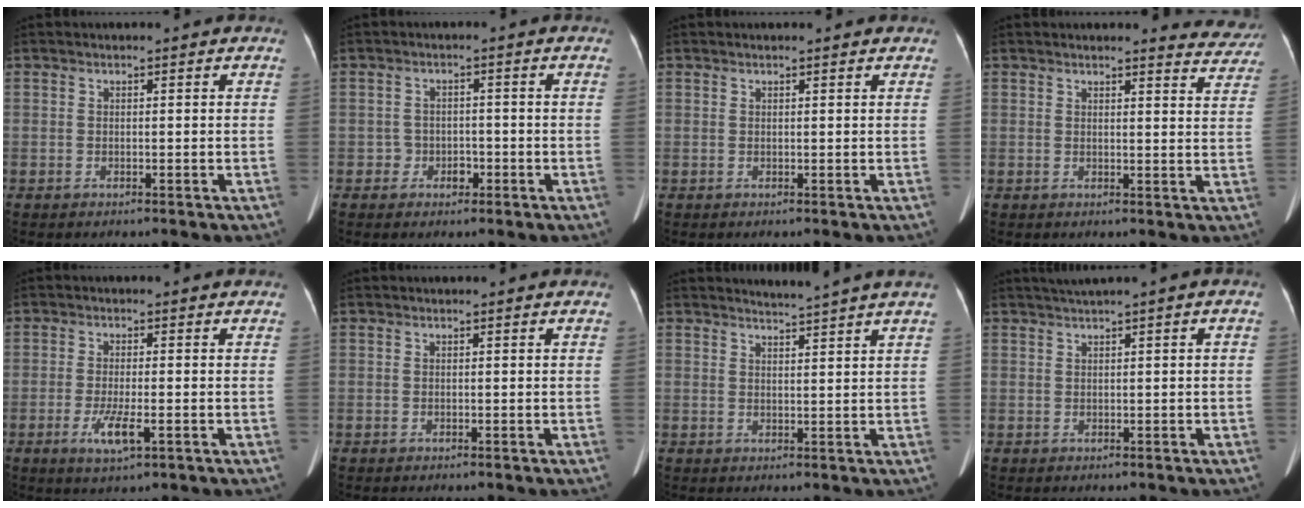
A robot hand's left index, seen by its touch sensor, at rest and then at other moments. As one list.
[{"total": 2.3, "force": [-1.2, 1.9, 0.5], "torque": [-0.006, 0.006, -0.018]}, {"total": 2.0, "force": [1.9, 0.2, 0.7], "torque": [-0.015, 0.009, 0.018]}, {"total": 6.2, "force": [6.2, 0.8, 0.5], "torque": [0.006, -0.029, 0.043]}, {"total": 4.2, "force": [-1.7, 0.7, 3.8], "torque": [-0.080, -0.010, -0.028]}, {"total": 0.0}, {"total": 3.6, "force": [3.2, -1.5, 0.6], "torque": [-0.015, -0.011, 0.046]}, {"total": 3.7, "force": [2.5, -0.9, 2.5], "torque": [-0.048, 0.011, 0.048]}]